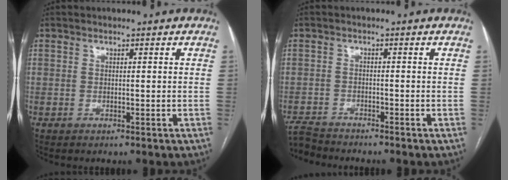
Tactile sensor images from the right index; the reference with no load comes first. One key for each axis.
{"total": 3.4, "fx": -3.4, "fy": -0.2, "fz": -0.2, "tx": 0.008, "ty": -0.018, "tz": -0.064}